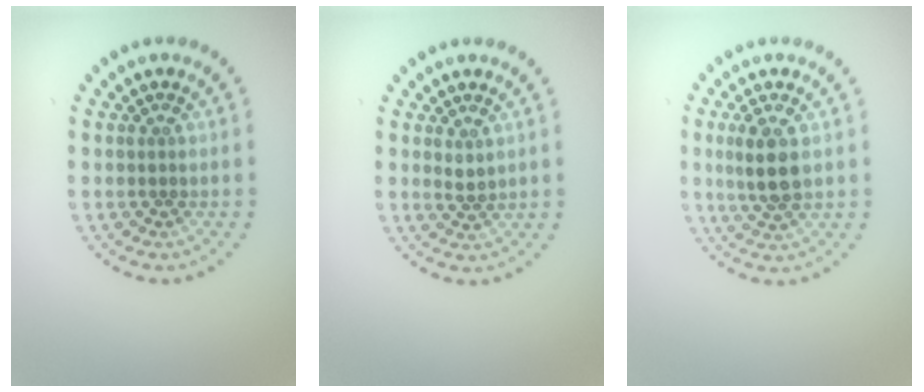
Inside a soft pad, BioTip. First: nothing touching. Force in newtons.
{"total": 0.8, "press": 0.7, "slide": 0.4}
{"total": 3.4, "press": 3.3, "slide": 0.9}